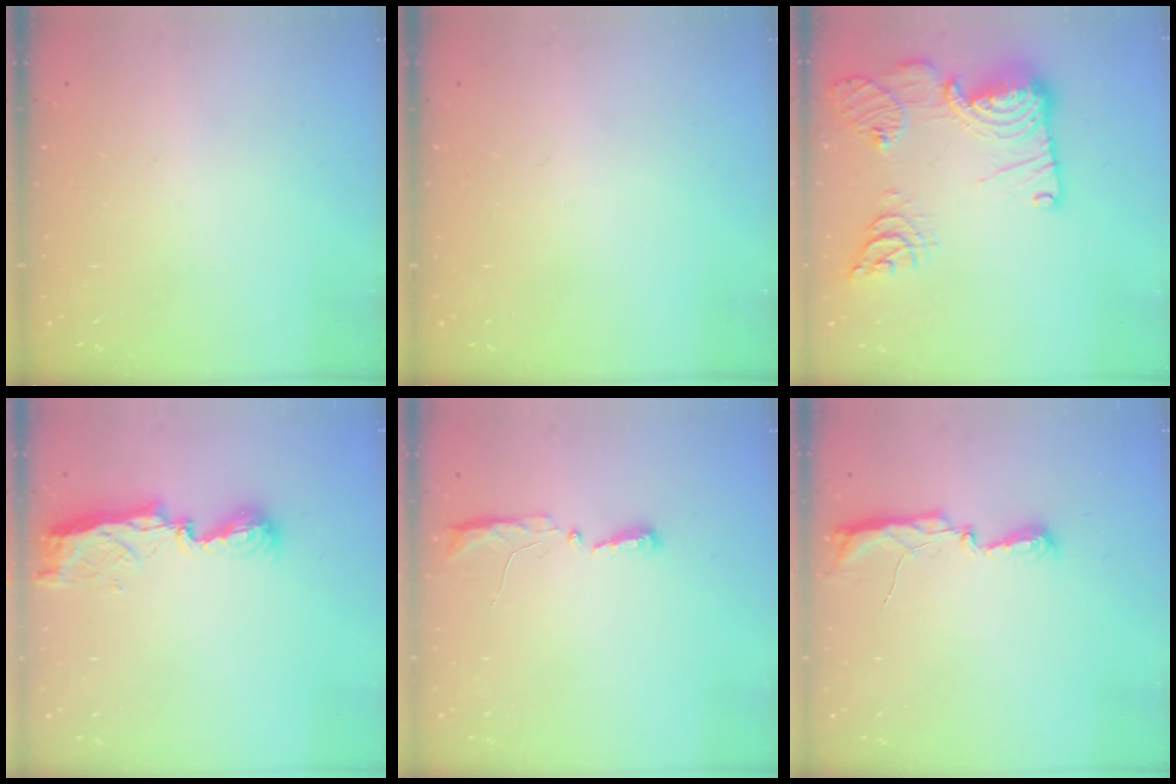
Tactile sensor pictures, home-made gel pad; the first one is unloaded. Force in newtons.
{"total": 0.0}
{"total": 22.8, "press": 22.7, "slide": 2.3}
{"total": 8.0, "press": 8.0, "slide": 0.1}
{"total": 8.2, "press": 5.2, "slide": 6.2}
{"total": 6.4, "press": 6.3, "slide": 0.8}